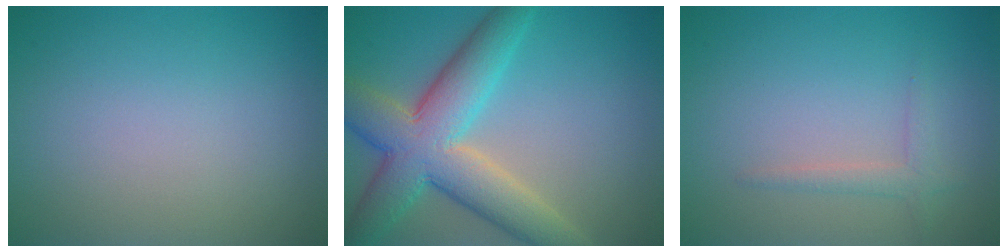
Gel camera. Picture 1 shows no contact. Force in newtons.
{"total": 9.1, "press": 9.1, "slide": 0.5}
{"total": 1.4, "press": 1.4, "slide": 0.1}